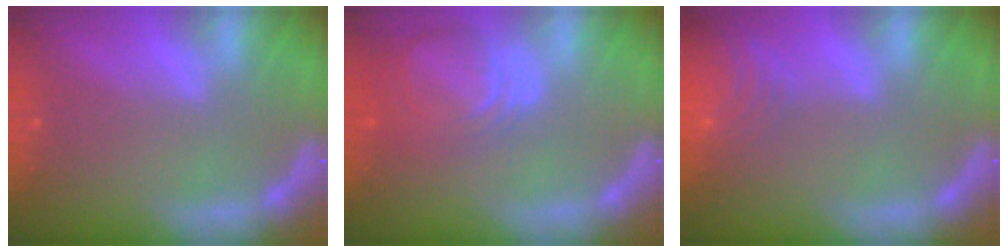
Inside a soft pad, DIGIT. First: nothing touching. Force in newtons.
{"total": 7.0}
{"total": 7.5}